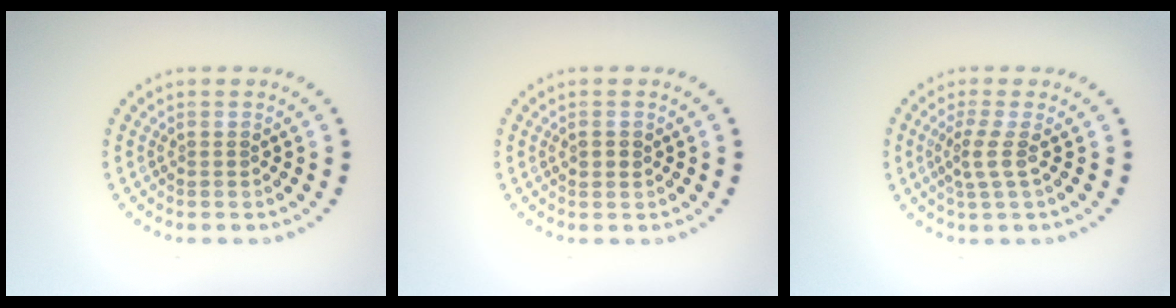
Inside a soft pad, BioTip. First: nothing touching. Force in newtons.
{"total": 1.1, "press": 1.0, "slide": 0.5}
{"total": 2.1, "press": 1.5, "slide": 1.4}